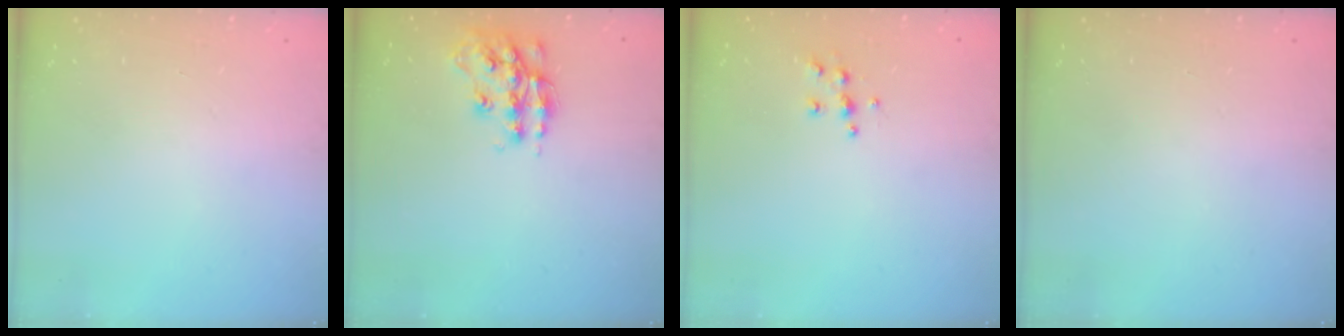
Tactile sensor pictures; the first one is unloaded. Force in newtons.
{"total": 14.2, "press": 14.2, "slide": 0.9}
{"total": 5.7, "press": 5.7, "slide": 0.6}
{"total": 0.0}